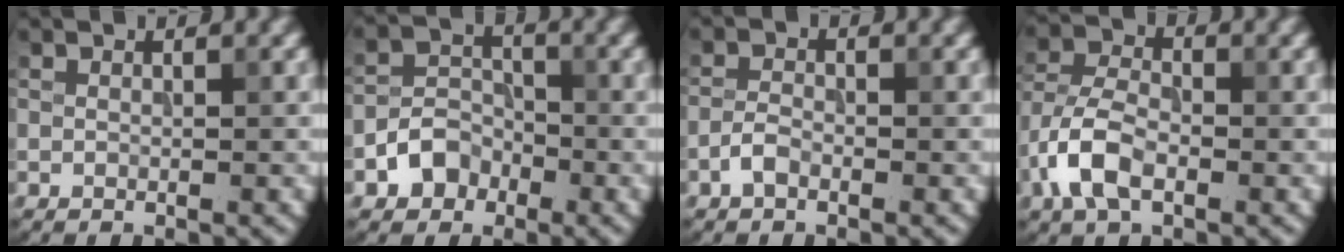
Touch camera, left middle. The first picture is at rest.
{"total": 3.3, "force": [-1.8, 2.5, 1.3], "torque": [-0.016, 0.007, -0.034]}
{"total": 1.5, "force": [-1.0, 0.7, 0.9], "torque": [-0.019, 0.004, -0.024]}
{"total": 5.1, "force": [-2.3, 2.8, 3.6], "torque": [-0.075, 0.004, -0.056]}